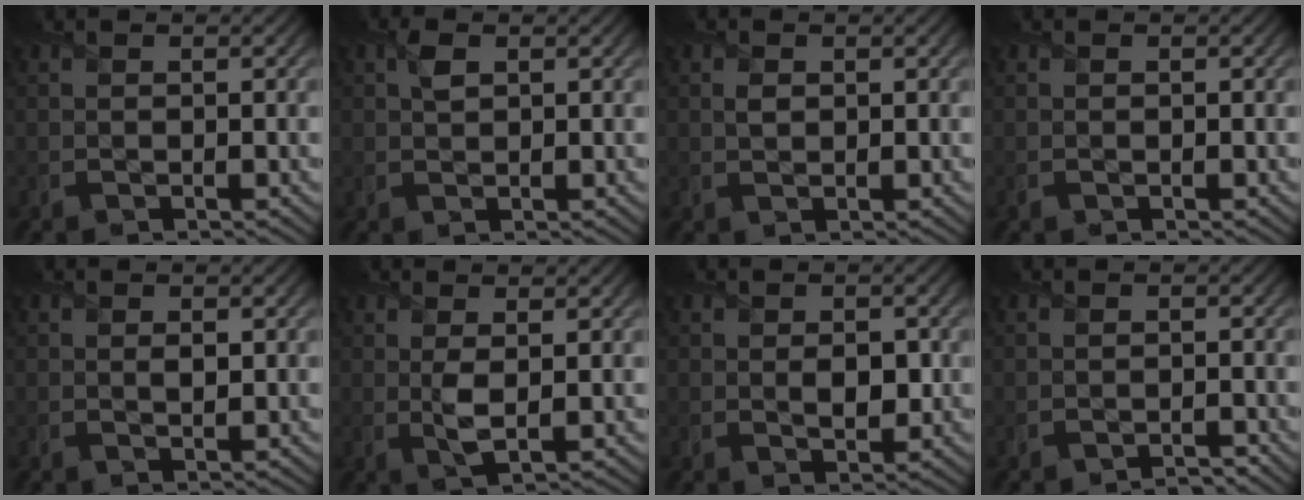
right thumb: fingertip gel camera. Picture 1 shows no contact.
{"total": 1.9, "force": [0.9, 1.0, 1.3], "torque": [-0.030, 0.007, 0.016]}
{"total": 1.0, "force": [0.4, 0.6, 0.7], "torque": [-0.020, 0.001, 0.006]}
{"total": 0.0}
{"total": 1.1, "force": [0.2, 0.4, 1.0], "torque": [-0.021, -0.002, 0.004]}
{"total": 2.5, "force": [0.6, 0.7, 2.3], "torque": [-0.054, -0.002, 0.014]}
{"total": 2.8, "force": [0.0, 1.6, 2.3], "torque": [-0.046, -0.005, -0.001]}
{"total": 0.9, "force": [-0.9, 0.0, 0.3], "torque": [-0.005, 0.003, -0.018]}